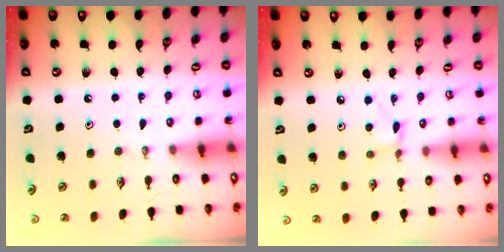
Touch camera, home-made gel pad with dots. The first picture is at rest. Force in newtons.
{"total": 2.6, "press": 2.6, "slide": 0.3}